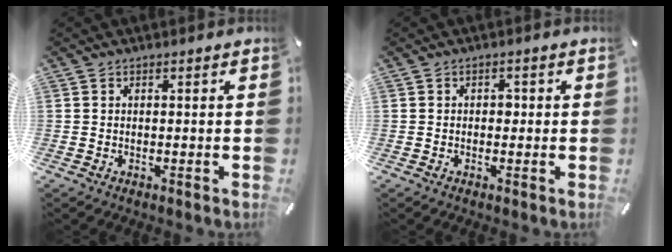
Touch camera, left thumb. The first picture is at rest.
{"total": 1.1, "force": [-0.2, 0.9, 0.7], "torque": [-0.014, 0.007, -0.006]}